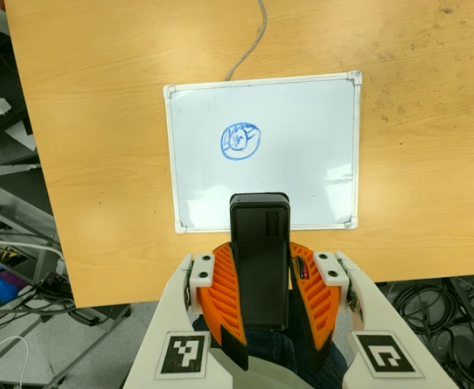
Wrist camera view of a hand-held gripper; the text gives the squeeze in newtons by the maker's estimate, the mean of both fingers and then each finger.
{"total": 11.1, "left": 8.6, "right": 13.5}